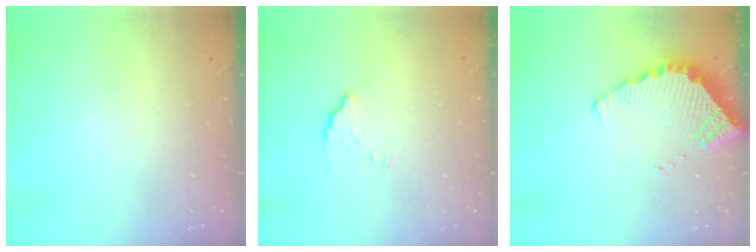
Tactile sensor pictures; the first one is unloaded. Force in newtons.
{"total": 2.4, "press": 2.4, "slide": 0.0}
{"total": 3.8, "press": 3.8, "slide": 0.3}